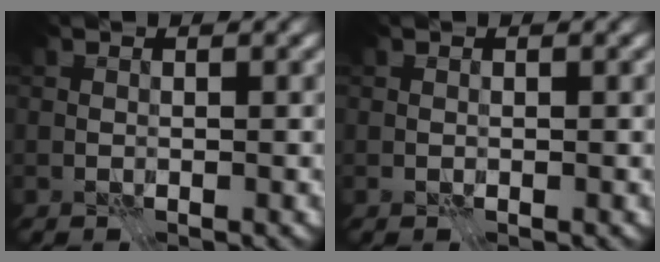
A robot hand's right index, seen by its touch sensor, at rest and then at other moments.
{"total": 0.0}